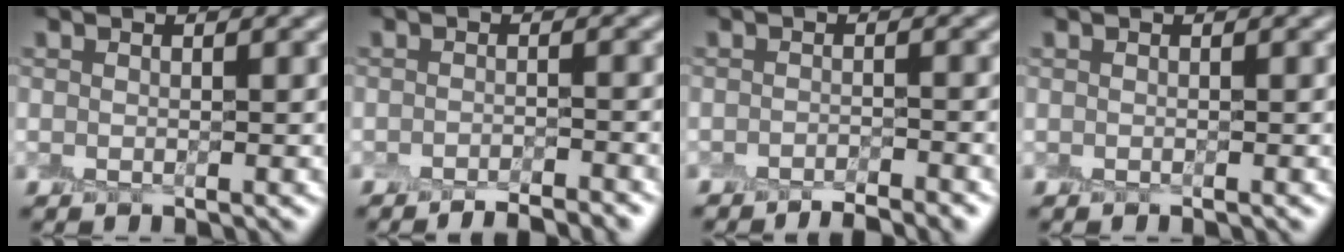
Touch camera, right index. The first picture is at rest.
{"total": 3.3, "force": [-3.0, 0.3, 1.4], "torque": [-0.021, 0.004, -0.040]}
{"total": 2.8, "force": [-2.6, 0.1, 1.1], "torque": [-0.015, 0.001, -0.038]}
{"total": 0.0}